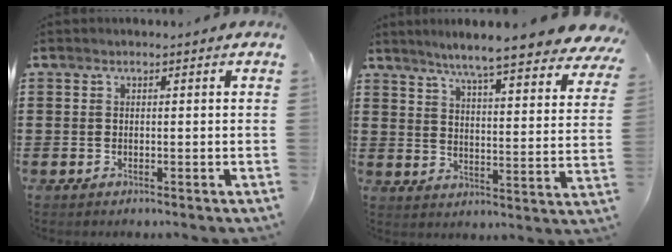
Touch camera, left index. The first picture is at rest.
{"total": 7.4, "force": [6.5, -0.4, 3.5], "torque": [-0.086, -0.043, 0.105]}